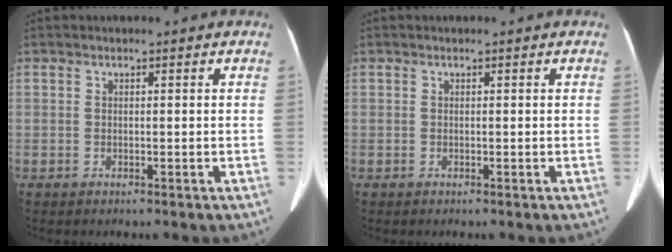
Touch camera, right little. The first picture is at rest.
{"total": 0.0}